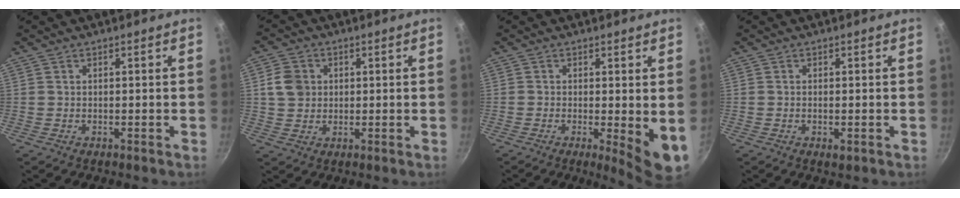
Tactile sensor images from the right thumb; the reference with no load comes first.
{"total": 5.6, "force": [1.0, 4.9, 2.5], "torque": [-0.025, 0.004, 0.014]}
{"total": 6.6, "force": [-0.9, 1.5, 6.4], "torque": [-0.079, -0.011, -0.010]}
{"total": 1.5, "force": [-0.5, 0.6, 1.3], "torque": [-0.025, -0.003, -0.009]}